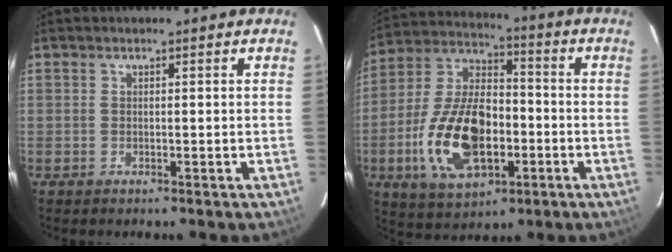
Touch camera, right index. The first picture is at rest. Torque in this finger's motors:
{"motor_torque": [1.30, -0.84, 1.05, 0.21]}